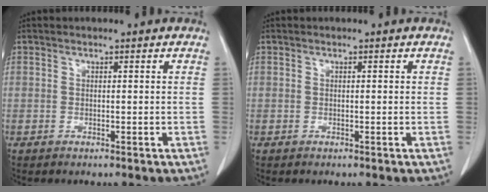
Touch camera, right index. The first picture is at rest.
{"total": 0.0}